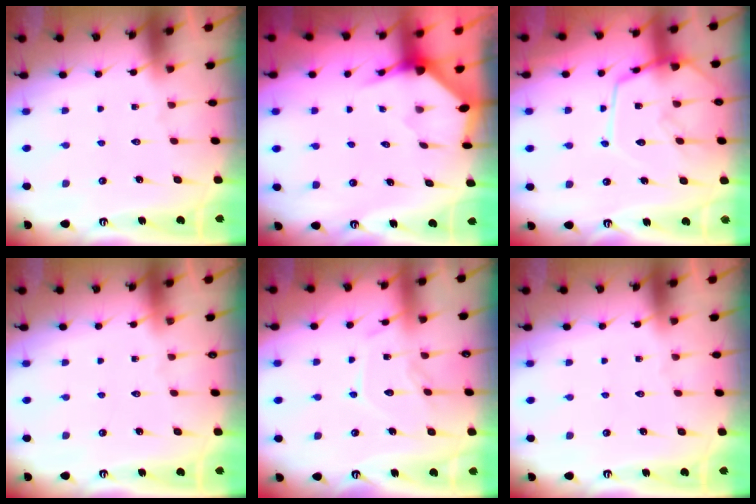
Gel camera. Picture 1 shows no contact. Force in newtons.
{"total": 3.2, "press": 3.2, "slide": 0.1}
{"total": 13.5, "press": 13.4, "slide": 1.2}
{"total": 0.0}
{"total": 10.5, "press": 10.5, "slide": 0.9}
{"total": 0.0}